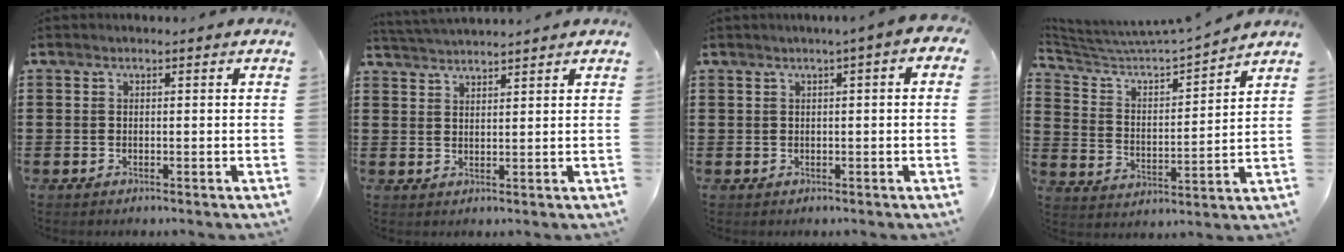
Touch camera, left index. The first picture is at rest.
{"total": 2.5, "force": [2.4, -0.3, -0.1], "torque": [-0.006, -0.007, 0.047]}
{"total": 1.4, "force": [0.0, 0.2, 1.4], "torque": [-0.023, -0.003, 0.000]}
{"total": 4.6, "force": [4.2, 0.2, 1.7], "torque": [-0.058, -0.038, 0.061]}